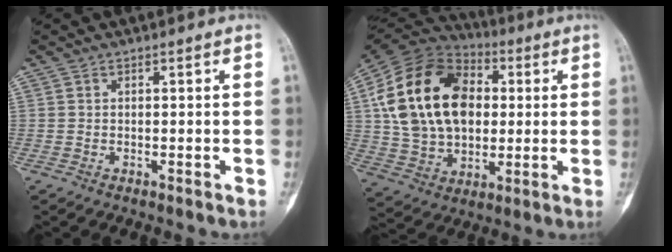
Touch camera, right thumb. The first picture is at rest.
{"total": 24.7, "force": [3.7, 17.0, 17.5], "torque": [-0.312, 0.019, 0.067]}